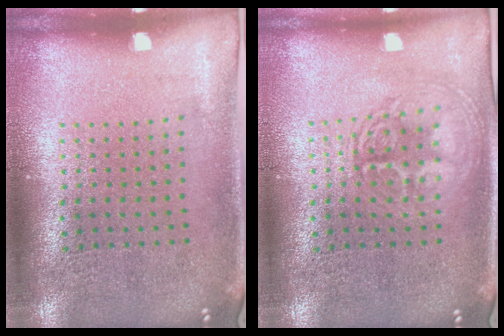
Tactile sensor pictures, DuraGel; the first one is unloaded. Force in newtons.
{"total": 1.7, "press": 1.7, "slide": 0.3}